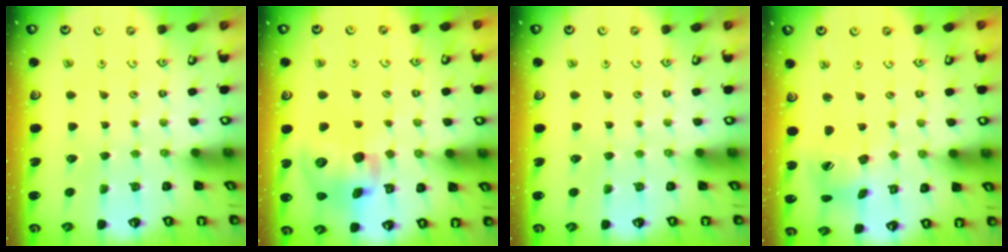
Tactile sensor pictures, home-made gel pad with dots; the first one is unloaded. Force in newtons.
{"total": 12.9, "press": 12.7, "slide": 2.0}
{"total": 0.0}
{"total": 10.5, "press": 10.5, "slide": 0.9}